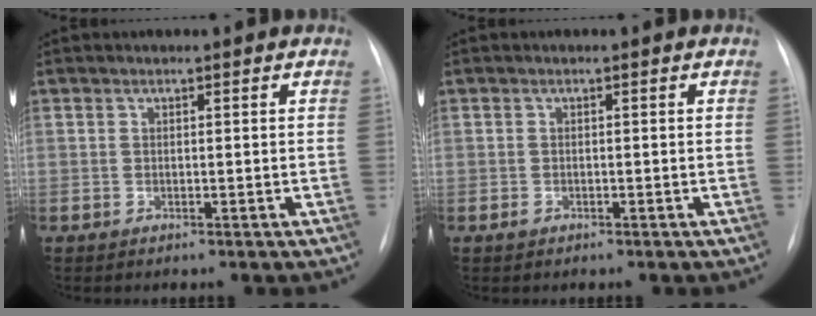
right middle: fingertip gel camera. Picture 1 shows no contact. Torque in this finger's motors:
{"motor_torque": [0.34, -0.47, 0.10, 0.02]}